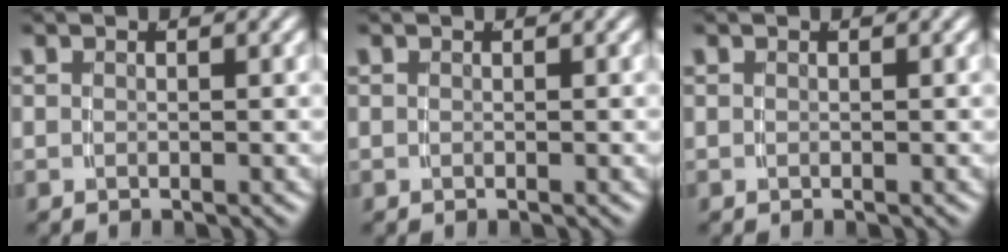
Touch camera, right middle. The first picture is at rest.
{"total": 0.0}
{"total": 0.0}